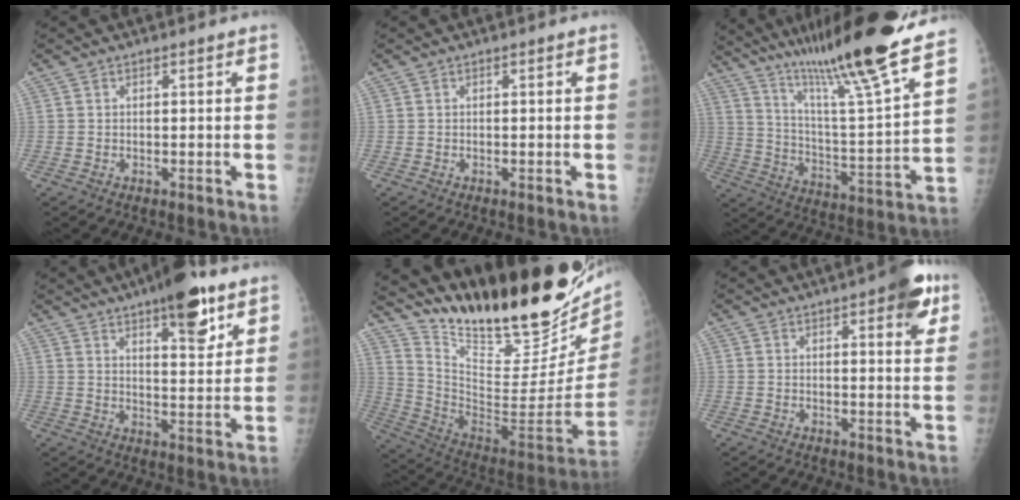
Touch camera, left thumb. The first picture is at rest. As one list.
[{"total": 0.0}, {"total": 26.2, "force": [20.4, 1.0, 16.5], "torque": [-0.252, -0.094, 0.325]}, {"total": 12.9, "force": [7.9, 4.2, 9.2], "torque": [-0.105, -0.039, 0.114]}, {"total": 35.3, "force": [25.3, 10.4, 22.3], "torque": [-0.330, -0.121, 0.391]}, {"total": 8.1, "force": [4.2, 2.5, 6.5], "torque": [-0.063, -0.012, 0.046]}]